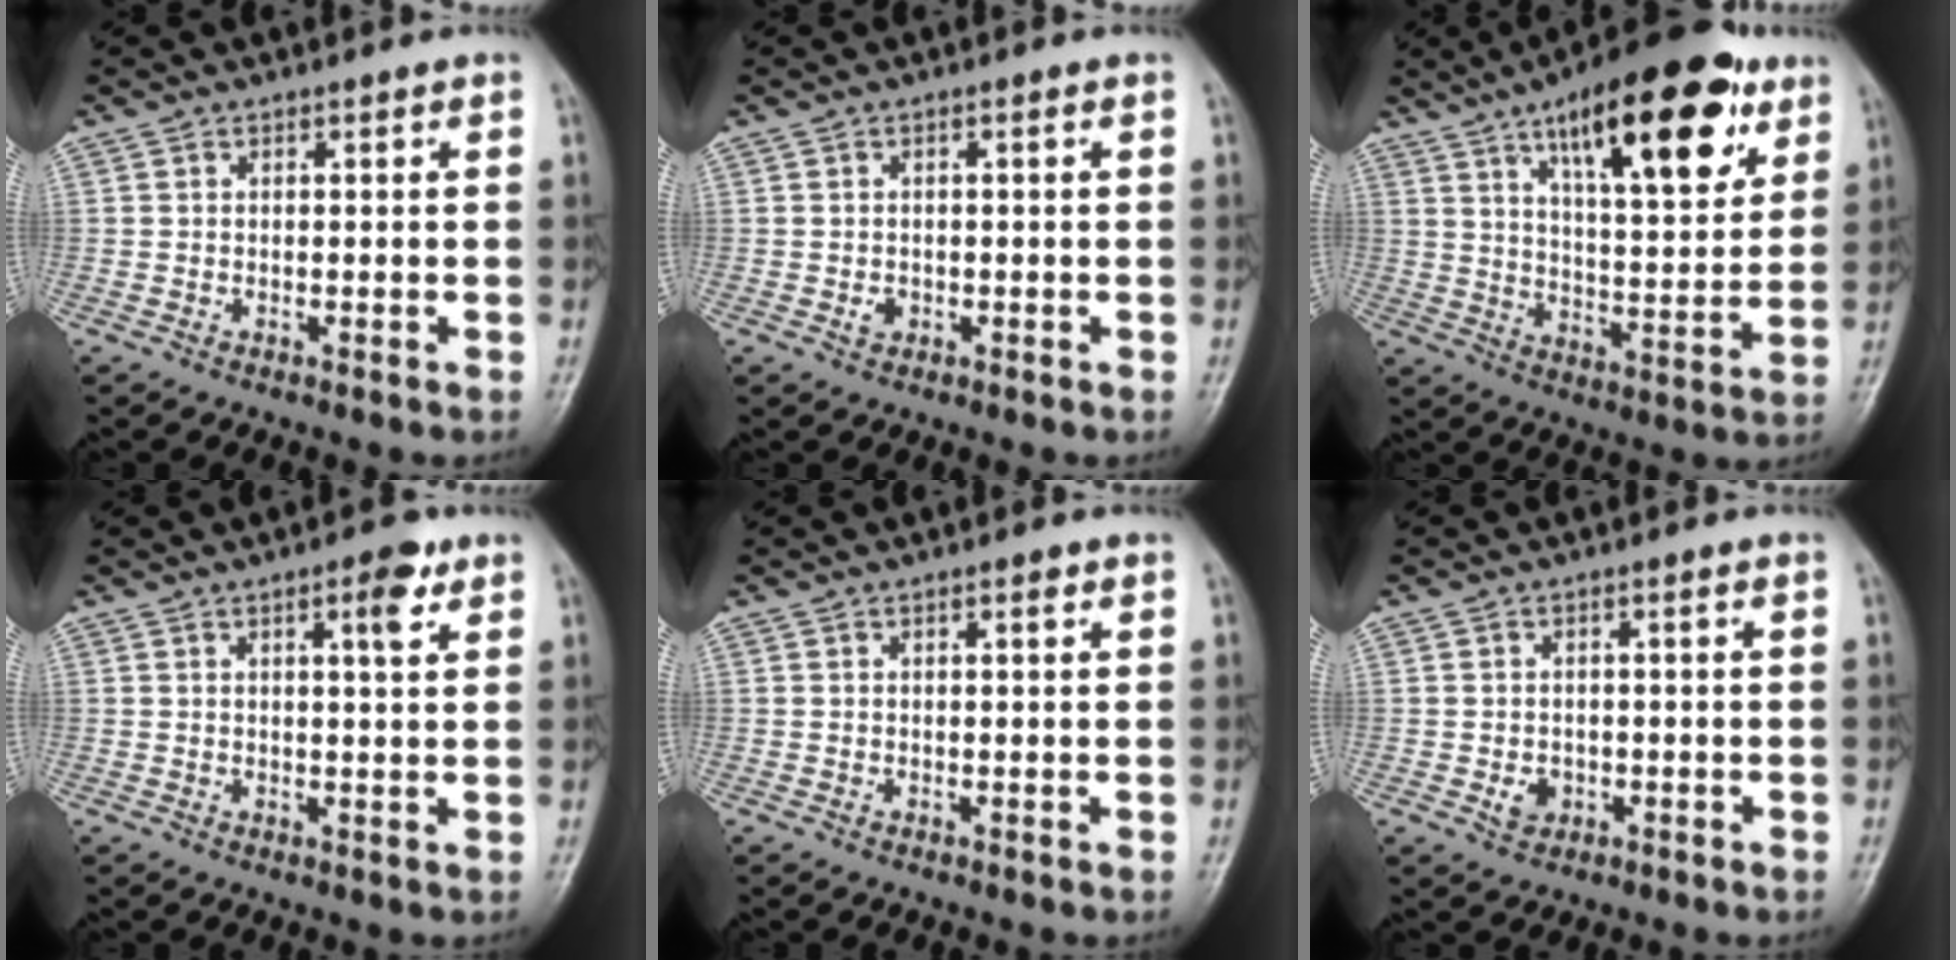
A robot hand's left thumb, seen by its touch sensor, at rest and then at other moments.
{"total": 1.5, "force": [-0.4, 1.2, 0.8], "torque": [-0.008, 0.005, -0.005]}
{"total": 22.3, "force": [11.8, 7.9, 17.2], "torque": [-0.227, -0.035, 0.182]}
{"total": 4.4, "force": [2.3, 1.2, 3.6], "torque": [-0.047, -0.009, 0.032]}
{"total": 0.9, "force": [0.5, 0.3, 0.8], "torque": [-0.013, 0.001, 0.005]}
{"total": 2.7, "force": [-0.7, 2.2, 1.3], "torque": [-0.014, 0.002, -0.007]}